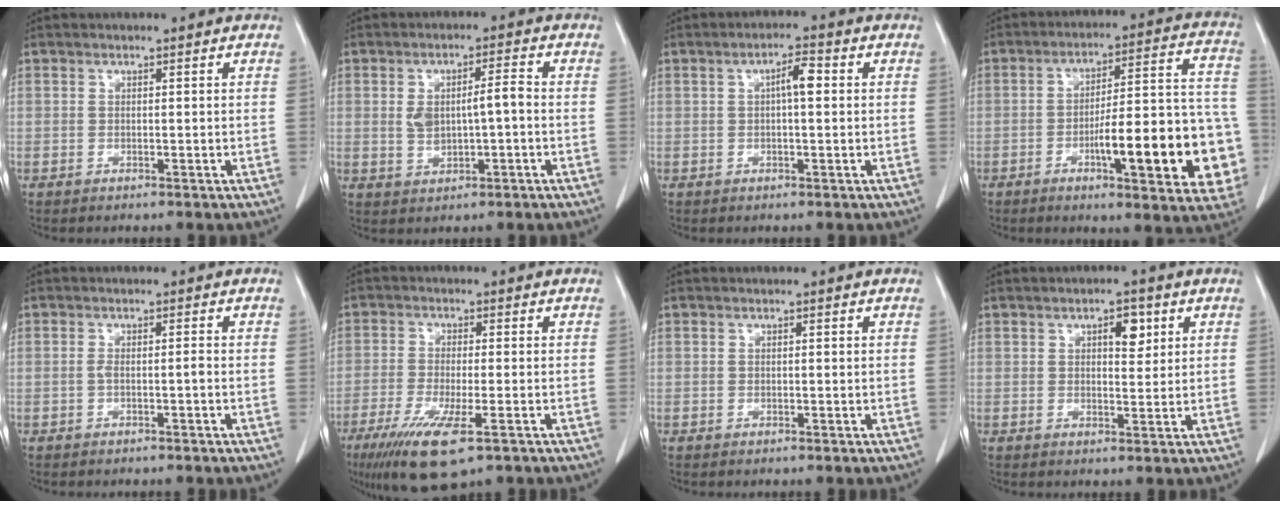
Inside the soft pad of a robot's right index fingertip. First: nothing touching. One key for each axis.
{"total": 5.6, "fx": 0.1, "fy": 1.8, "fz": 5.3, "tx": -0.098, "ty": 0.016, "tz": 0.010}
{"total": 3.5, "fx": 0.5, "fy": 0.7, "fz": 3.4, "tx": -0.056, "ty": 0.009, "tz": 0.006}
{"total": 19.9, "fx": -6.0, "fy": 4.1, "fz": 18.5, "tx": -0.181, "ty": 0.033, "tz": -0.068}
{"total": 1.3, "fx": -0.5, "fy": 0.1, "fz": 1.2, "tx": -0.020, "ty": 0.003, "tz": -0.007}
{"total": 10.3, "fx": -5.9, "fy": 1.8, "fz": 8.3, "tx": -0.152, "ty": -0.030, "tz": -0.098}
{"total": 0.0}
{"total": 3.8, "fx": 1.6, "fy": 1.6, "fz": 3.1, "tx": -0.044, "ty": 0.001, "tz": 0.022}